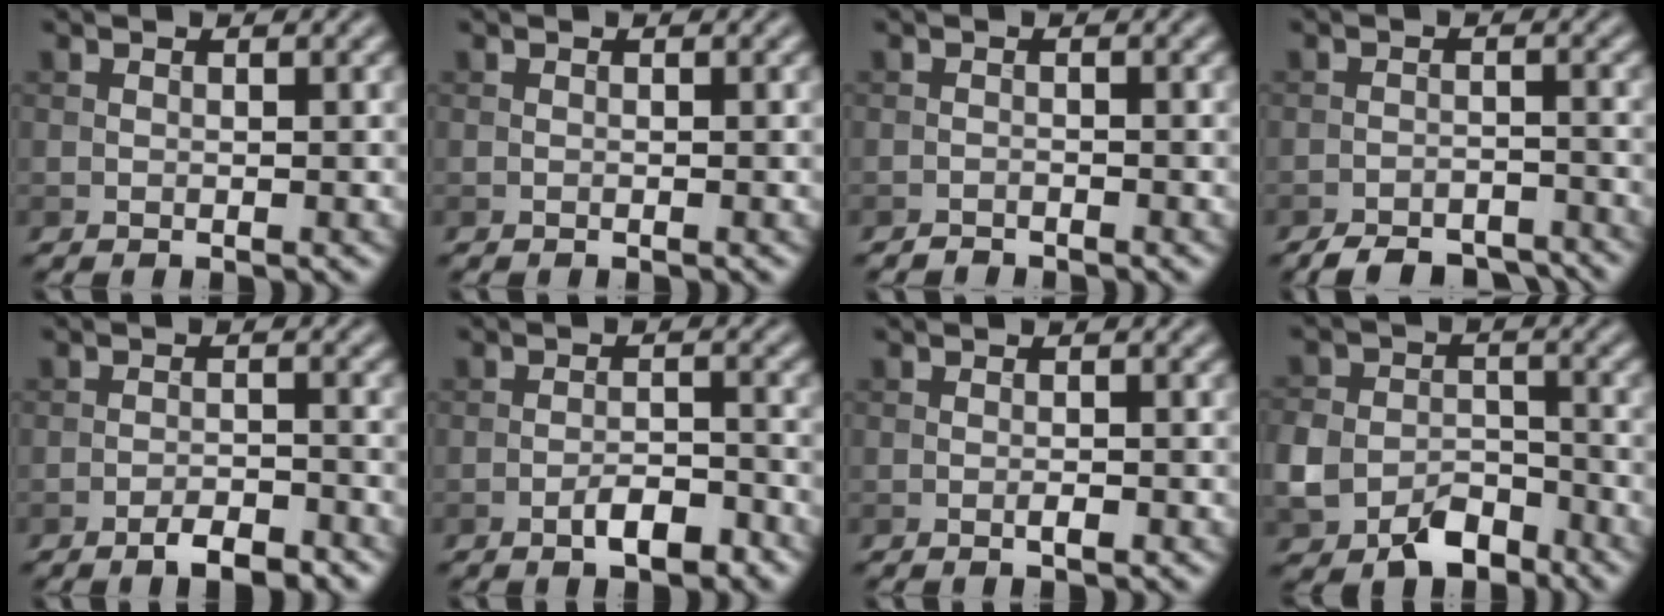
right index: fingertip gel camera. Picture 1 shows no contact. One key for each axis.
{"total": 0.0}
{"total": 0.8, "fx": -0.8, "fy": 0.1, "fz": 0.0, "tx": 0.002, "ty": 0.001, "tz": -0.018}
{"total": 5.0, "fx": -4.5, "fy": 1.5, "fz": 1.6, "tx": -0.021, "ty": -0.005, "tz": -0.073}
{"total": 2.8, "fx": -2.1, "fy": 0.7, "fz": 1.7, "tx": -0.024, "ty": 0.004, "tz": -0.038}
{"total": 3.1, "fx": -1.9, "fy": 1.0, "fz": 2.2, "tx": -0.034, "ty": 0.006, "tz": -0.033}
{"total": 0.9, "fx": -0.4, "fy": 0.2, "fz": 0.8, "tx": -0.014, "ty": 0.000, "tz": -0.006}
{"total": 6.2, "fx": -3.4, "fy": 4.3, "fz": 2.9, "tx": -0.054, "ty": -0.007, "tz": -0.067}